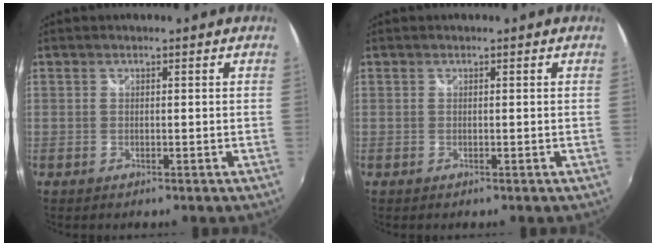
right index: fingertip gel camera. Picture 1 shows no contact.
{"total": 0.0}